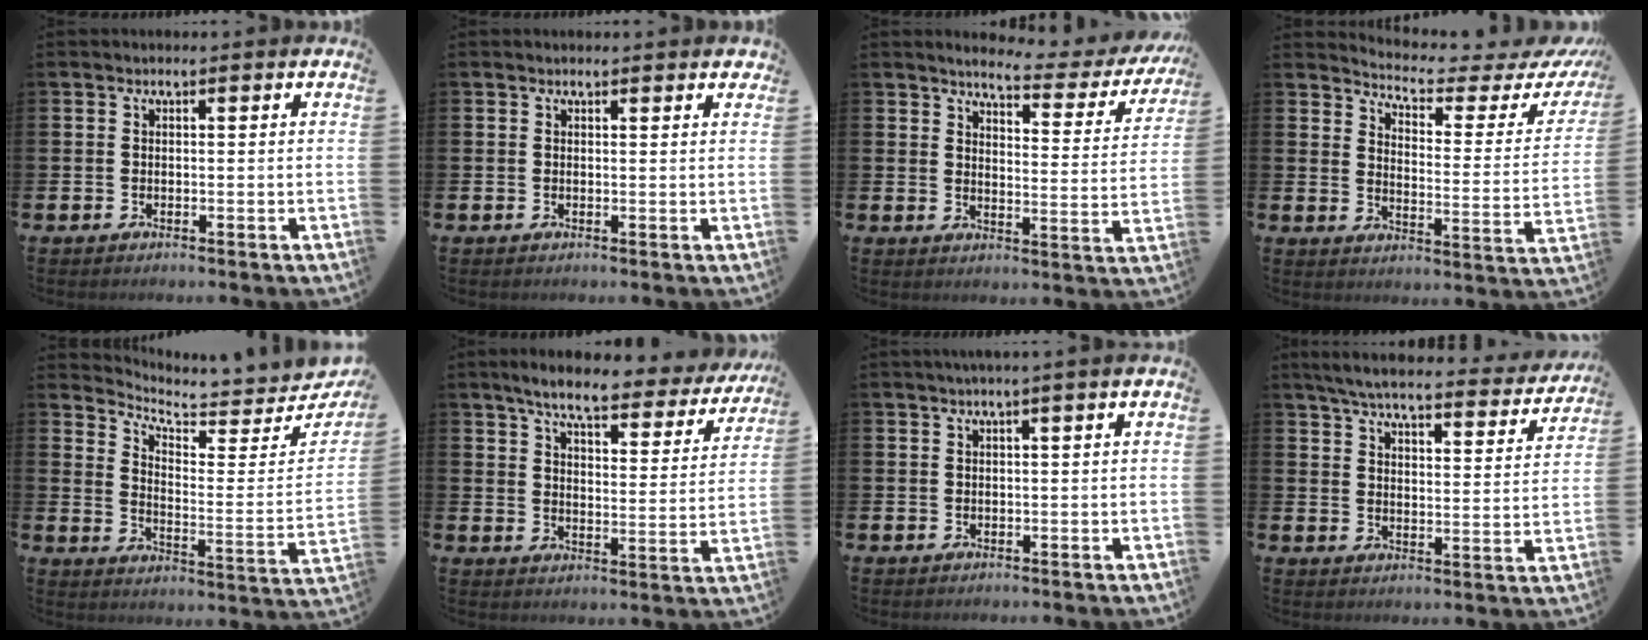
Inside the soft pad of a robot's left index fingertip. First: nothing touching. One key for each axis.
{"total": 0.9, "fx": 0.8, "fy": 0.3, "fz": 0.3, "tx": 0.002, "ty": 0.001, "tz": 0.012}
{"total": 4.2, "fx": 3.8, "fy": 0.8, "fz": 1.7, "tx": -0.037, "ty": -0.033, "tz": 0.053}
{"total": 4.0, "fx": 3.6, "fy": 0.5, "fz": 1.6, "tx": -0.047, "ty": -0.035, "tz": 0.048}
{"total": 5.2, "fx": 4.9, "fy": 1.5, "fz": 1.1, "tx": -0.032, "ty": -0.059, "tz": 0.075}
{"total": 6.8, "fx": 6.0, "fy": 1.1, "fz": 3.1, "tx": -0.079, "ty": -0.036, "tz": 0.096}
{"total": 1.2, "fx": 0.5, "fy": -0.3, "fz": 1.1, "tx": -0.026, "ty": 0.001, "tz": 0.010}
{"total": 6.1, "fx": 5.6, "fy": 0.8, "fz": 2.2, "tx": -0.058, "ty": -0.039, "tz": 0.093}